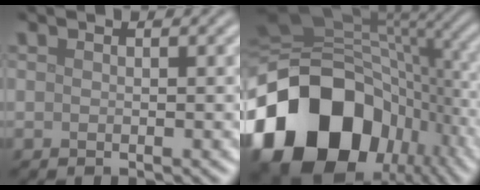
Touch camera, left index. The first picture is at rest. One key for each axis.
{"total": 20.5, "fx": -7.4, "fy": 14.9, "fz": 11.9, "tx": -0.283, "ty": -0.037, "tz": -0.116}